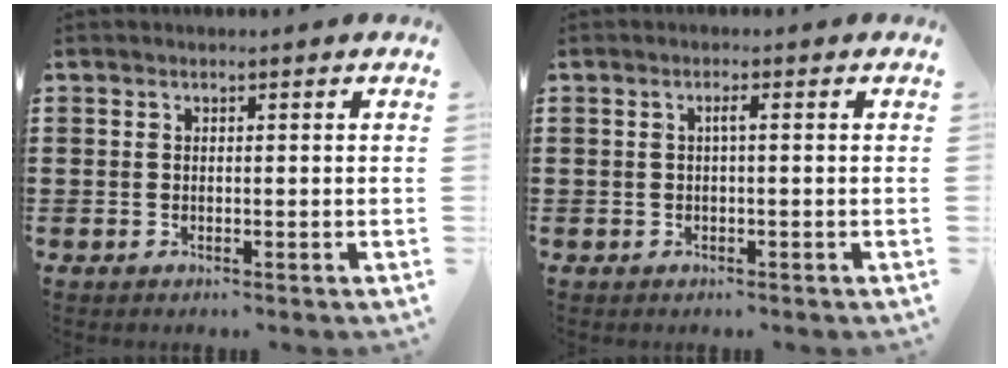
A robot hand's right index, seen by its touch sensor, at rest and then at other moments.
{"total": 1.2, "force": [-0.2, -0.1, 1.2], "torque": [-0.022, -0.001, -0.006]}